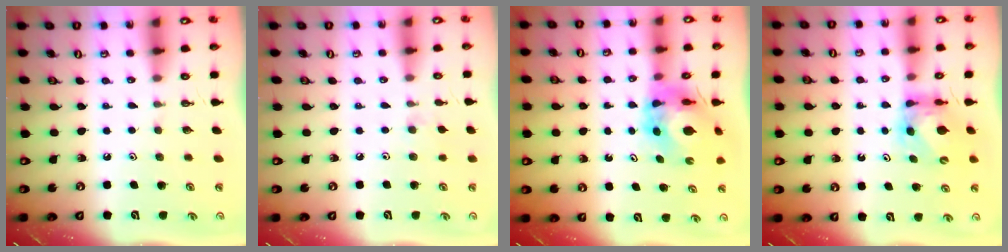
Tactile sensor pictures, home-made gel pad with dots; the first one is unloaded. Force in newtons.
{"total": 5.2, "press": 5.2, "slide": 0.7}
{"total": 8.5, "press": 8.5, "slide": 1.0}
{"total": 5.5, "press": 5.5, "slide": 0.7}